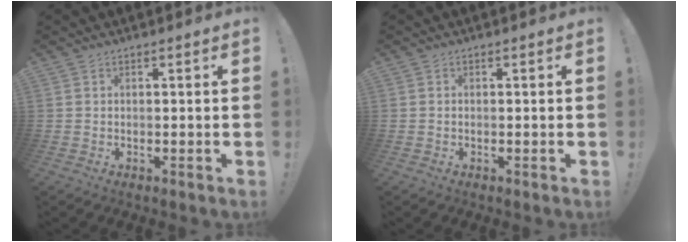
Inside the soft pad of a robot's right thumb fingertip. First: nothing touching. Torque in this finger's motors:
{"motor_torque": [-0.08, -0.21, -0.12, 0.07, 0.01]}